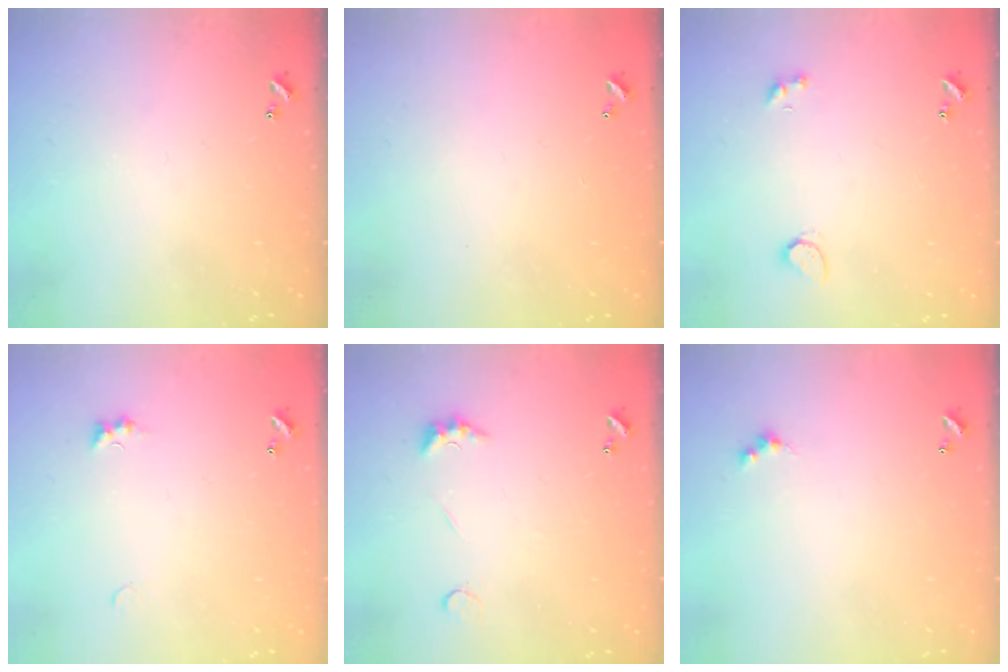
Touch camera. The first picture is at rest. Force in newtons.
{"total": 2.9, "press": 2.9, "slide": 0.1}
{"total": 2.3, "press": 2.3, "slide": 0.5}
{"total": 1.4, "press": 1.3, "slide": 0.5}
{"total": 2.5, "press": 2.4, "slide": 0.7}
{"total": 1.5, "press": 1.4, "slide": 0.3}